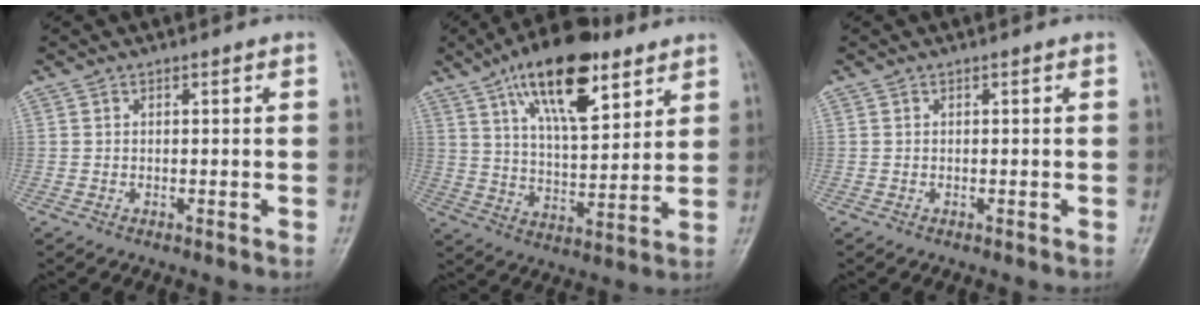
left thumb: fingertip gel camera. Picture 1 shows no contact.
{"total": 18.1, "force": [10.1, 7.4, 13.0], "torque": [-0.179, -0.038, 0.171]}
{"total": 0.0}